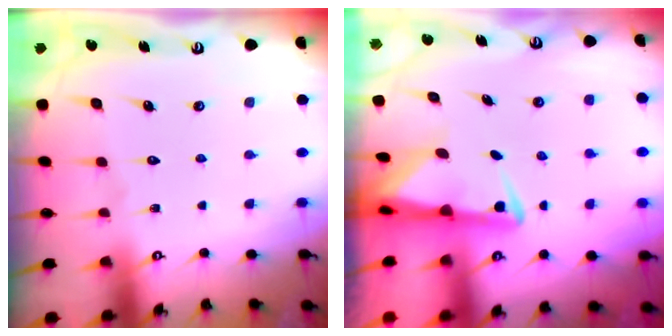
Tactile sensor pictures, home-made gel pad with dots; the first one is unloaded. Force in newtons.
{"total": 3.6, "press": 3.5, "slide": 0.7}